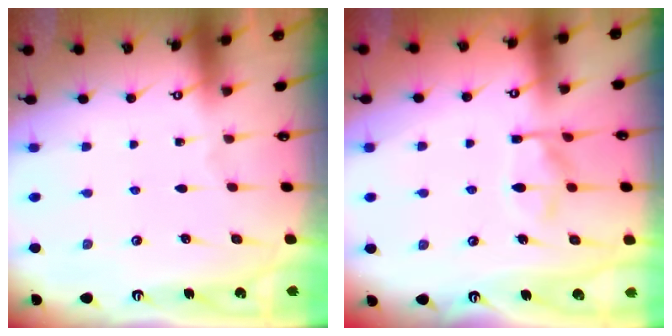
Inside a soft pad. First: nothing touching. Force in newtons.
{"total": 11.1, "press": 11.0, "slide": 1.1}